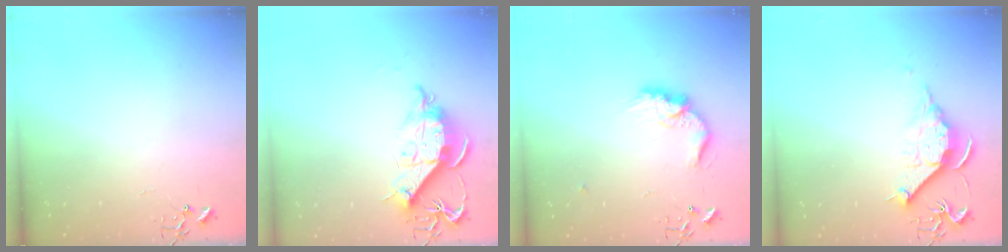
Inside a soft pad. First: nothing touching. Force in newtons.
{"total": 12.5, "press": 12.5, "slide": 1.1}
{"total": 12.0, "press": 12.0, "slide": 0.1}
{"total": 11.3, "press": 11.2, "slide": 1.1}